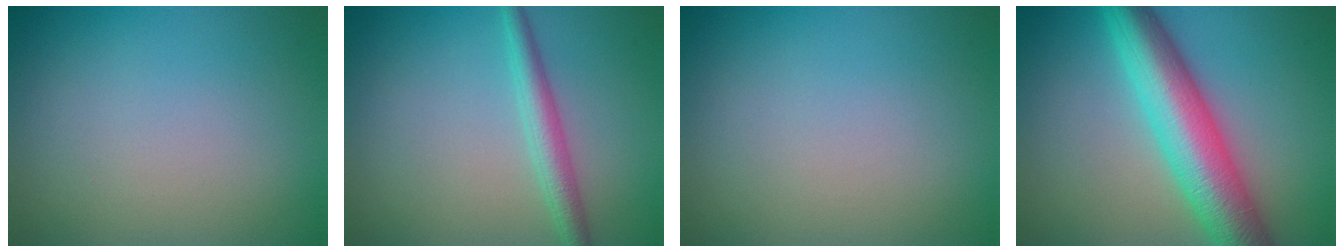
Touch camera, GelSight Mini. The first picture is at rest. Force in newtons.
{"total": 2.7, "press": 2.7, "slide": 0.1}
{"total": 0.0}
{"total": 9.1, "press": 9.1, "slide": 0.1}